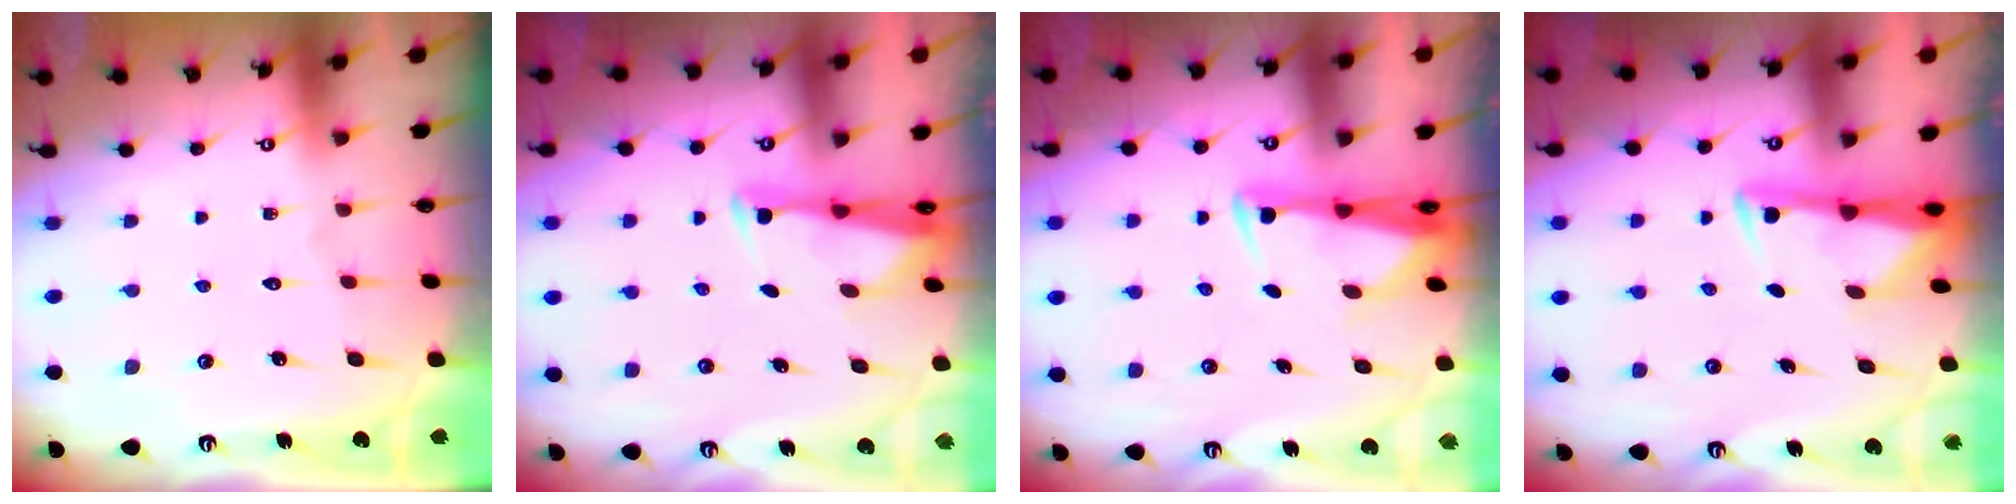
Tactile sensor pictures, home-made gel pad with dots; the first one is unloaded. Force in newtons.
{"total": 3.1, "press": 3.0, "slide": 0.8}
{"total": 2.8, "press": 2.7, "slide": 0.9}
{"total": 3.0, "press": 2.9, "slide": 0.5}